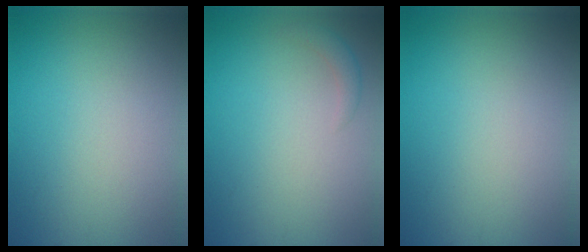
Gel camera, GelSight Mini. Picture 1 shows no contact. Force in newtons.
{"total": 1.1, "press": 1.1, "slide": 0.1}
{"total": 0.0}